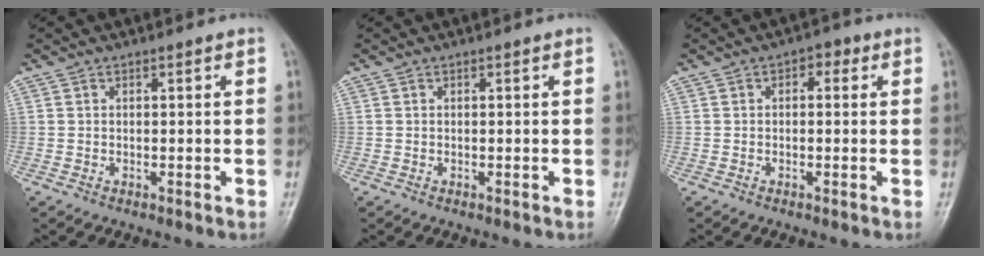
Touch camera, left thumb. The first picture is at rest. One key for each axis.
{"total": 0.0}
{"total": 2.8, "fx": 0.8, "fy": 1.7, "fz": 2.1, "tx": -0.011, "ty": 0.008, "tz": 0.002}